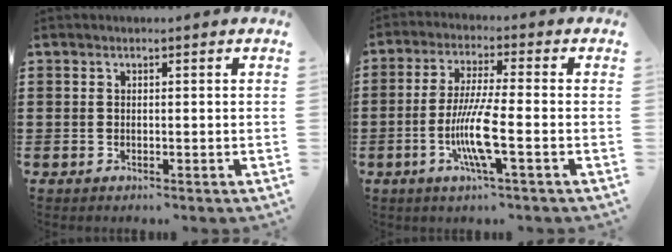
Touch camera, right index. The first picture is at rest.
{"total": 8.7, "force": [-2.6, 0.9, 8.2], "torque": [-0.176, -0.020, -0.055]}